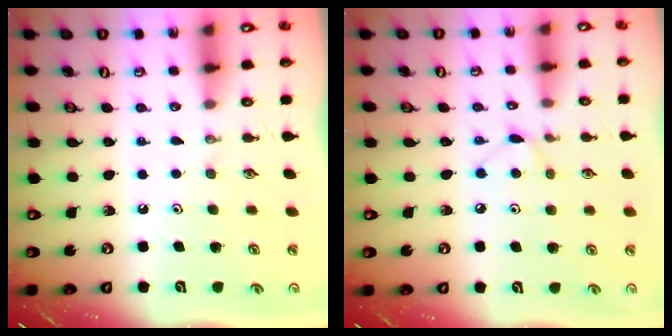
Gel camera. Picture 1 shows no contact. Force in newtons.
{"total": 5.2, "press": 5.2, "slide": 0.6}